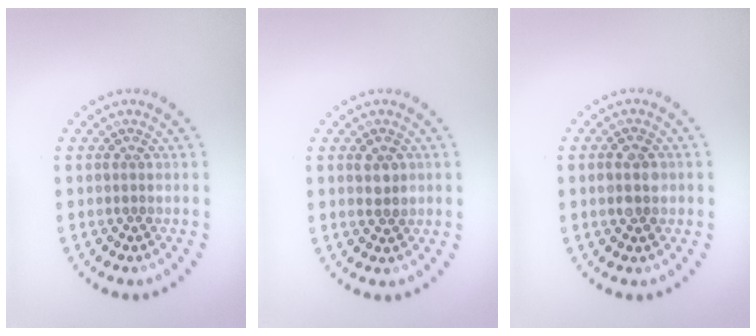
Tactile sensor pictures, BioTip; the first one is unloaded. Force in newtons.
{"total": 1.7, "press": 1.7, "slide": 0.1}
{"total": 2.8, "press": 2.8, "slide": 0.2}